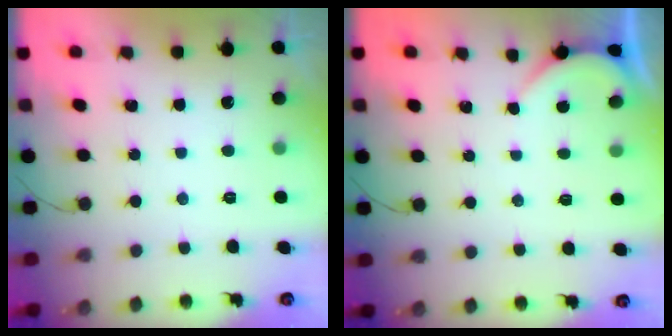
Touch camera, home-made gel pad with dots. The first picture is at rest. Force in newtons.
{"total": 1.9, "press": 1.9, "slide": 0.3}